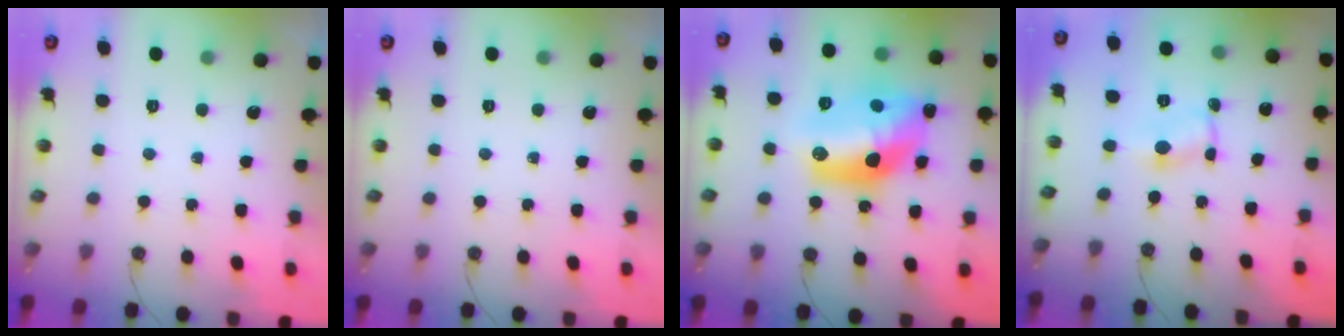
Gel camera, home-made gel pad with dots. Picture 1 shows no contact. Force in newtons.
{"total": 0.0}
{"total": 18.7, "press": 18.6, "slide": 1.2}
{"total": 1.3, "press": 1.3, "slide": 0.2}